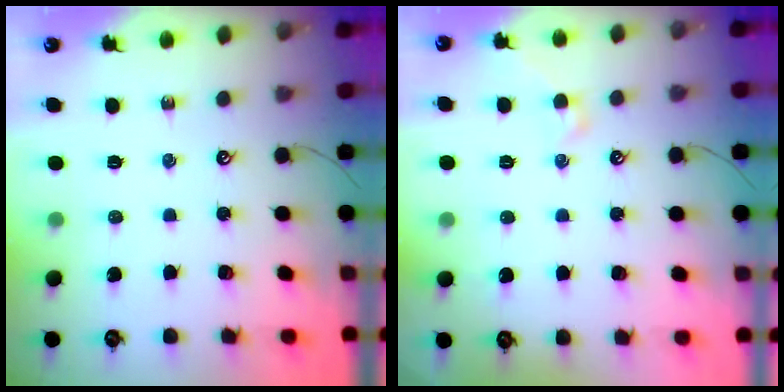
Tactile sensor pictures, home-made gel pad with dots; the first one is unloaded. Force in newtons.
{"total": 1.6, "press": 1.4, "slide": 0.6}